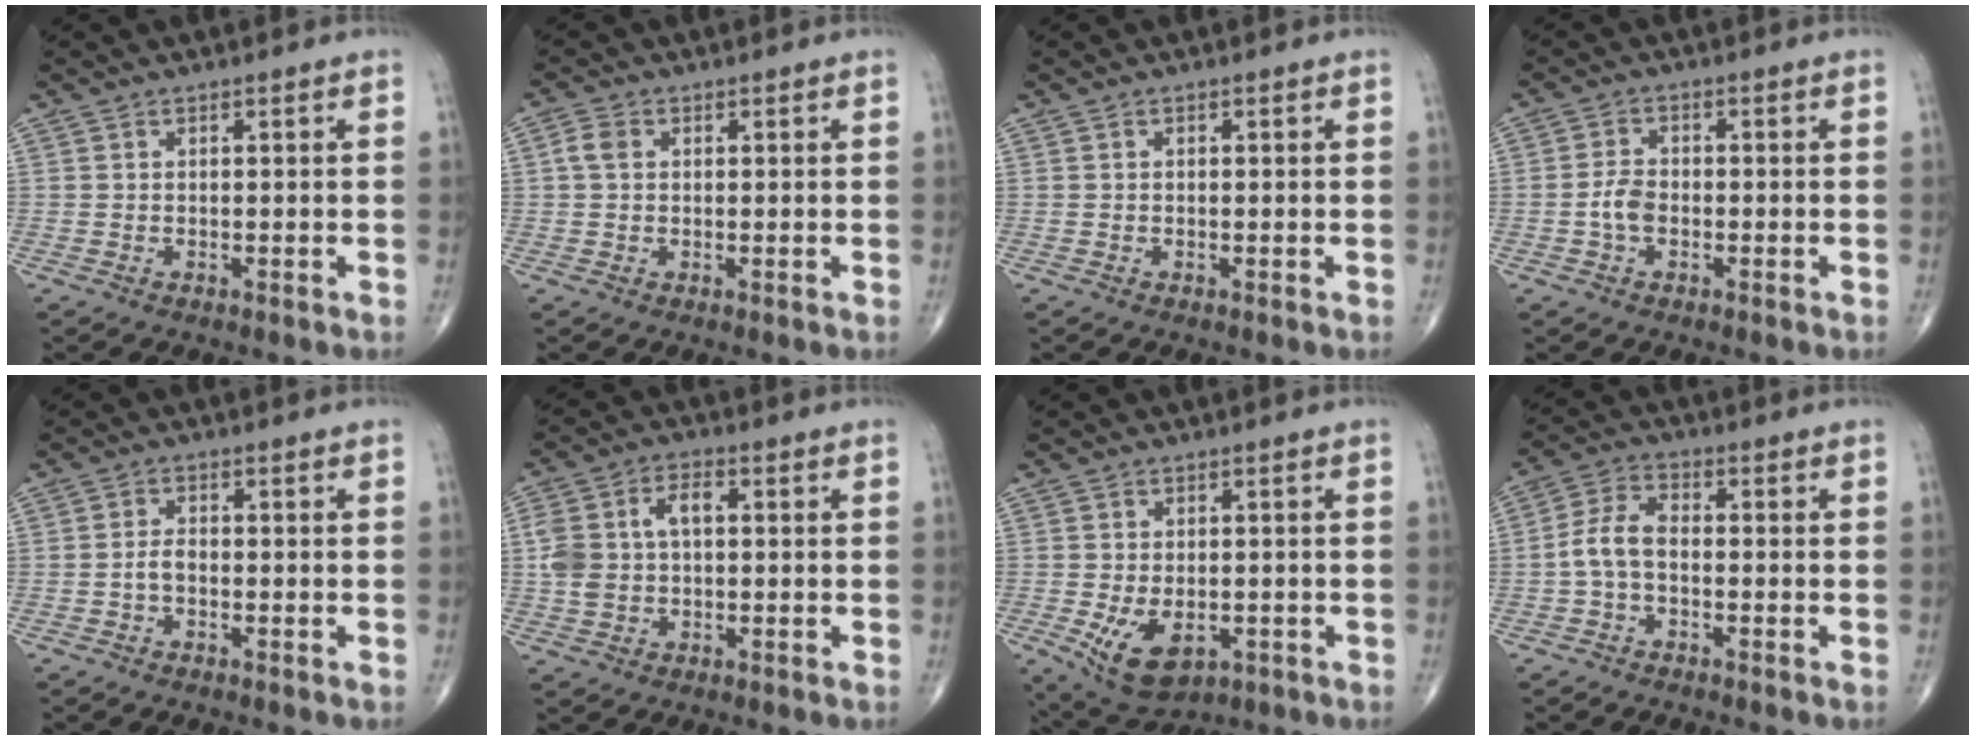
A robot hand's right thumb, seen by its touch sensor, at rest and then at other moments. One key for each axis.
{"total": 2.7, "fx": 0.5, "fy": 2.0, "fz": 1.7, "tx": -0.036, "ty": 0.008, "tz": 0.007}
{"total": 0.0}
{"total": 3.5, "fx": -1.0, "fy": 2.2, "fz": 2.6, "tx": -0.051, "ty": 0.011, "tz": -0.023}
{"total": 2.1, "fx": -0.7, "fy": 1.1, "fz": 1.6, "tx": -0.027, "ty": 0.009, "tz": -0.016}
{"total": 7.8, "fx": 0.3, "fy": 5.5, "fz": 5.5, "tx": -0.104, "ty": 0.029, "tz": 0.005}
{"total": 9.0, "fx": -2.6, "fy": 5.4, "fz": 6.7, "tx": -0.106, "ty": -0.006, "tz": -0.028}
{"total": 6.1, "fx": -1.2, "fy": 3.5, "fz": 4.9, "tx": -0.099, "ty": 0.023, "tz": -0.033}